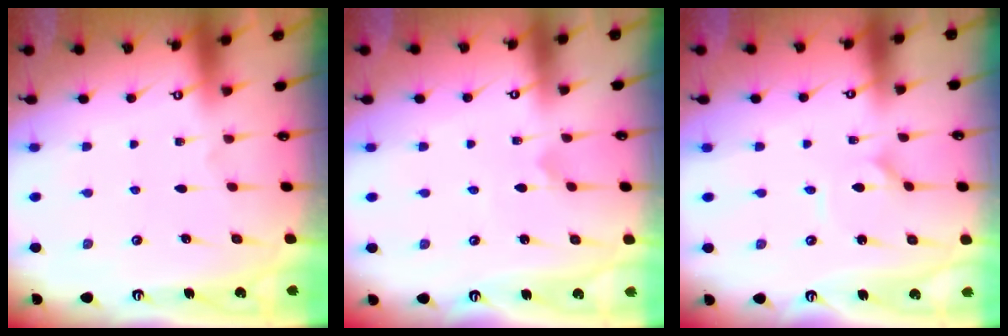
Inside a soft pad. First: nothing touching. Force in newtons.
{"total": 0.9, "press": 0.9, "slide": 0.0}
{"total": 1.1, "press": 1.1, "slide": 0.0}